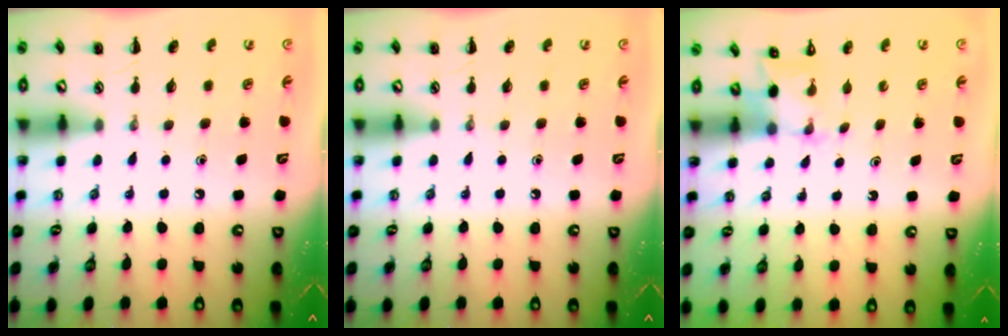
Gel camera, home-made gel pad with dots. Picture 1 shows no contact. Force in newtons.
{"total": 0.0}
{"total": 2.7, "press": 2.6, "slide": 0.9}